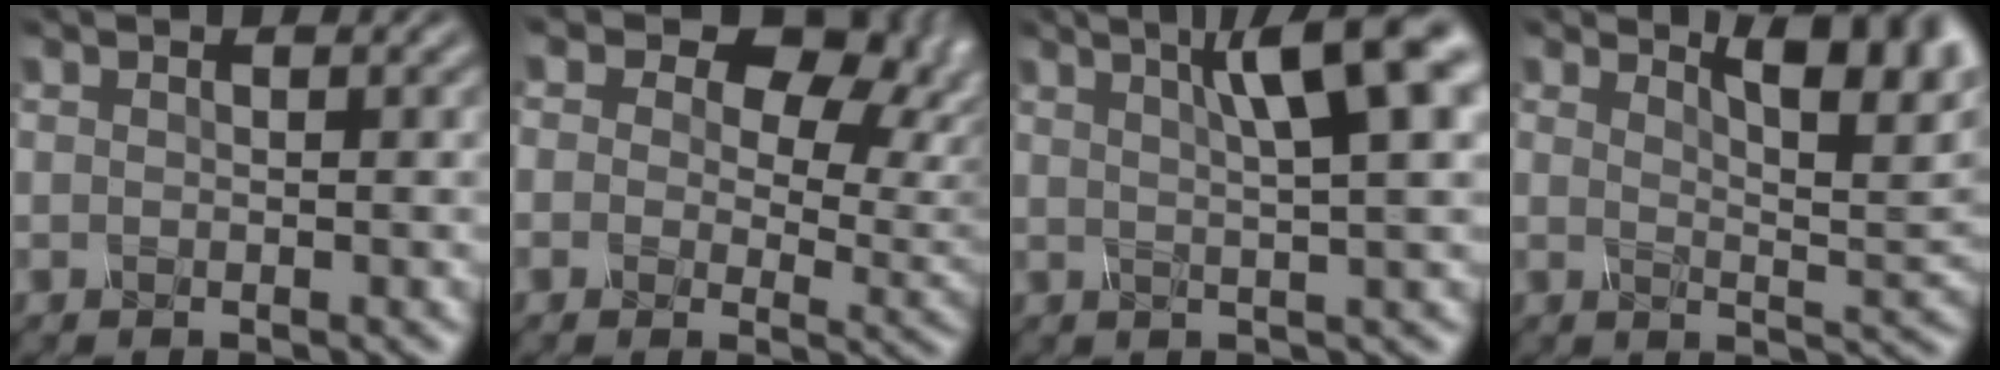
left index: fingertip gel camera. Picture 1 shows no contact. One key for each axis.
{"total": 11.1, "fx": 4.8, "fy": 6.9, "fz": 7.2, "tx": -0.099, "ty": 0.013, "tz": 0.066}
{"total": 8.4, "fx": 3.3, "fy": 1.7, "fz": 7.6, "tx": -0.078, "ty": 0.026, "tz": 0.038}
{"total": 6.8, "fx": 3.9, "fy": 2.2, "fz": 5.1, "tx": -0.057, "ty": 0.007, "tz": 0.051}